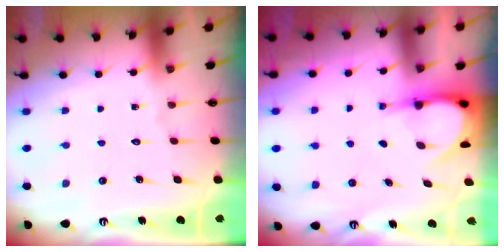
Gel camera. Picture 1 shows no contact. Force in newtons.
{"total": 4.8, "press": 4.8, "slide": 0.5}